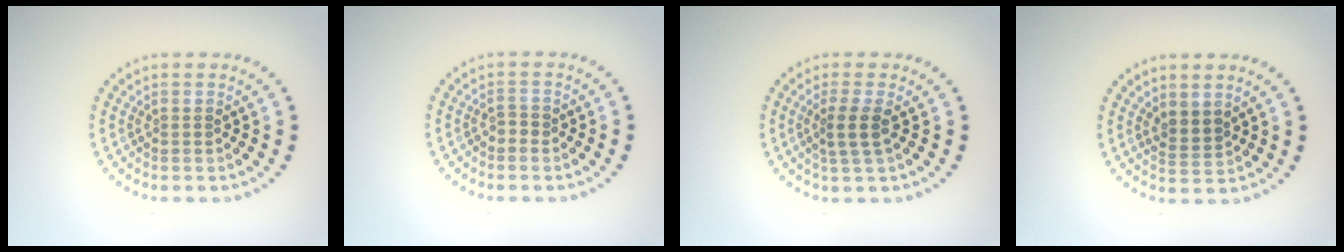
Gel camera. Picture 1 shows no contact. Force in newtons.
{"total": 0.9, "press": 0.8, "slide": 0.4}
{"total": 2.2, "press": 1.7, "slide": 1.3}
{"total": 1.8, "press": 1.4, "slide": 1.1}